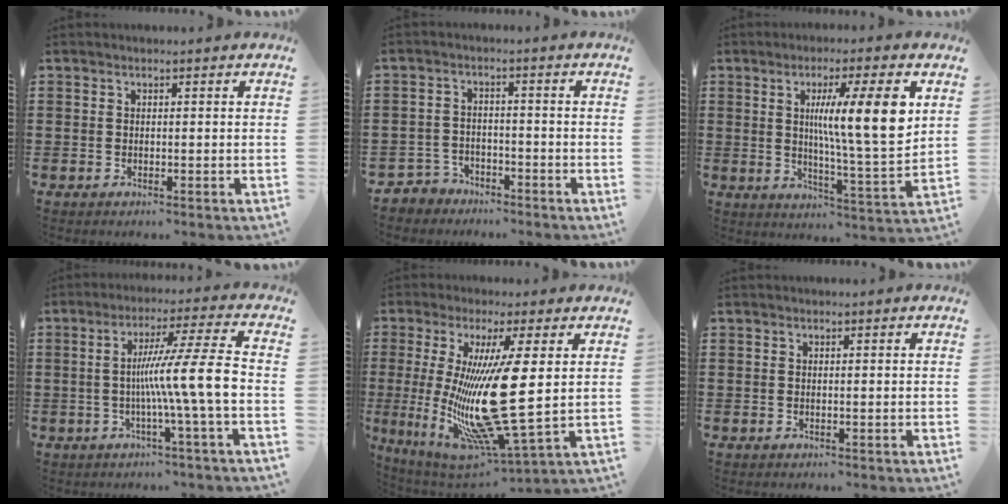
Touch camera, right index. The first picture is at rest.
{"total": 2.9, "force": [-2.7, 1.1, -0.1], "torque": [-0.008, 0.002, -0.059]}
{"total": 12.1, "force": [3.4, 1.3, 11.6], "torque": [-0.189, -0.005, 0.045]}
{"total": 10.8, "force": [-1.8, -0.6, 10.6], "torque": [-0.186, -0.004, -0.038]}
{"total": 15.9, "force": [1.3, 2.7, 15.7], "torque": [-0.299, -0.034, 0.015]}
{"total": 0.0}